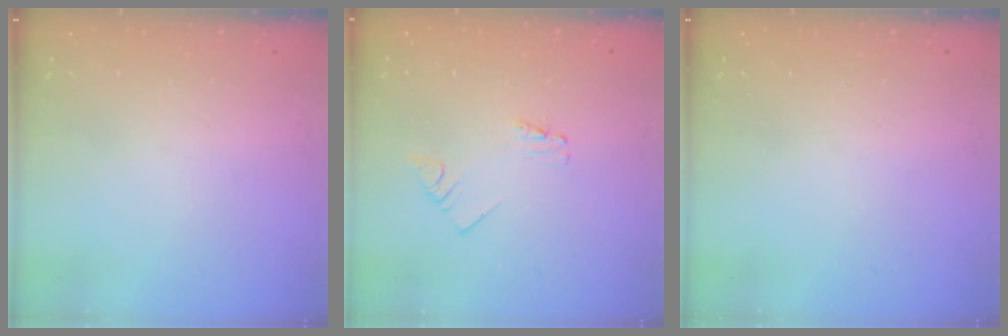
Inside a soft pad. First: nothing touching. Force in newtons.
{"total": 1.1, "press": 1.1, "slide": 0.0}
{"total": 0.0}